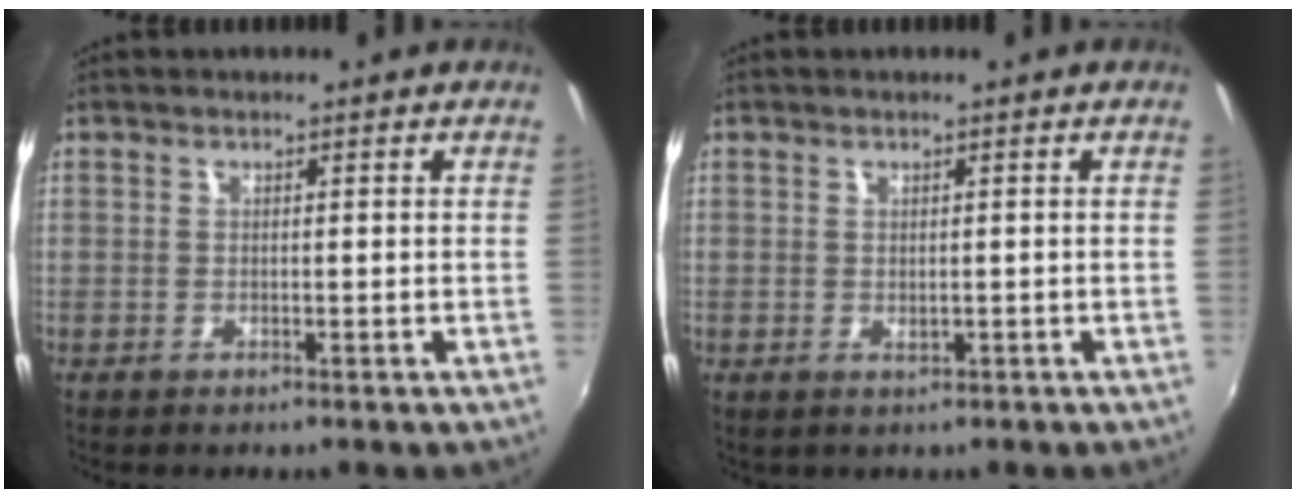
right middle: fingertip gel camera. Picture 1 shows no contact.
{"total": 1.0, "force": [0.0, 0.8, 0.6], "torque": [-0.005, -0.002, 0.001]}